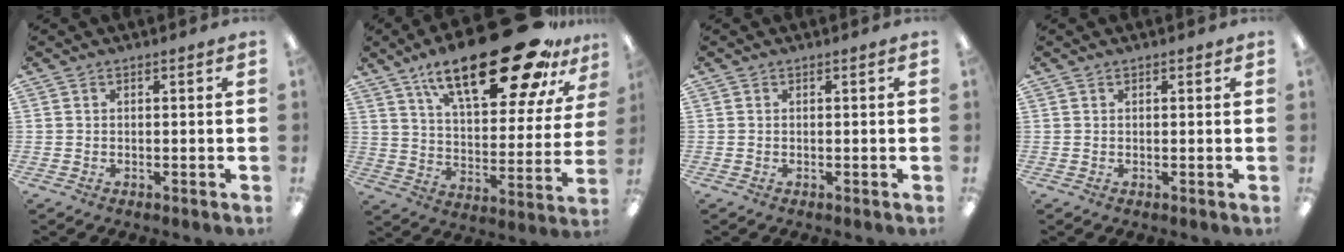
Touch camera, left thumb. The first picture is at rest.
{"total": 28.3, "force": [18.7, 10.0, 18.7], "torque": [-0.279, -0.112, 0.300]}
{"total": 0.0}
{"total": 0.7, "force": [0.4, 0.4, 0.4], "torque": [-0.009, 0.003, 0.007]}